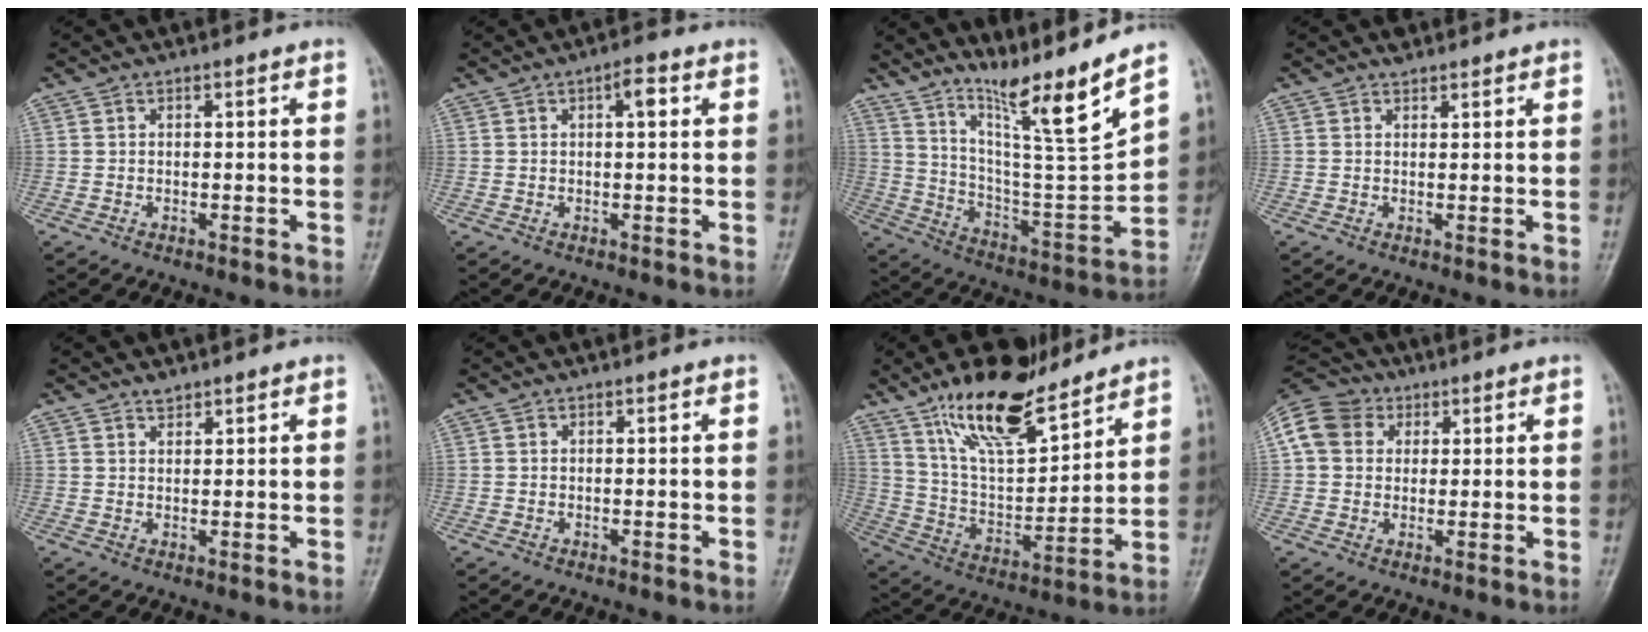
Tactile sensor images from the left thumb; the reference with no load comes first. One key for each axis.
{"total": 3.1, "fx": 1.1, "fy": 1.1, "fz": 2.7, "tx": -0.036, "ty": 0.003, "tz": 0.014}
{"total": 16.4, "fx": 12.8, "fy": -0.9, "fz": 10.1, "tx": -0.153, "ty": -0.093, "tz": 0.233}
{"total": 1.4, "fx": 1.2, "fy": 0.7, "fz": 0.3, "tx": 0.002, "ty": -0.009, "tz": 0.018}
{"total": 1.5, "fx": 1.4, "fy": 0.6, "fz": 0.3, "tx": 0.002, "ty": -0.011, "tz": 0.024}
{"total": 0.0}
{"total": 18.1, "fx": 13.1, "fy": 6.0, "fz": 10.8, "tx": -0.153, "ty": -0.070, "tz": 0.243}
{"total": 10.6, "fx": 3.1, "fy": 8.7, "fz": 5.2, "tx": -0.092, "ty": 0.018, "tz": 0.047}